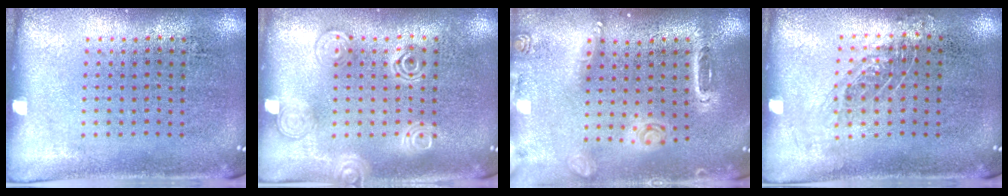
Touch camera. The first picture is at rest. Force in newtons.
{"total": 2.5, "press": 2.4, "slide": 0.4}
{"total": 1.5, "press": 1.5, "slide": 0.2}
{"total": 0.9, "press": 0.9, "slide": 0.3}